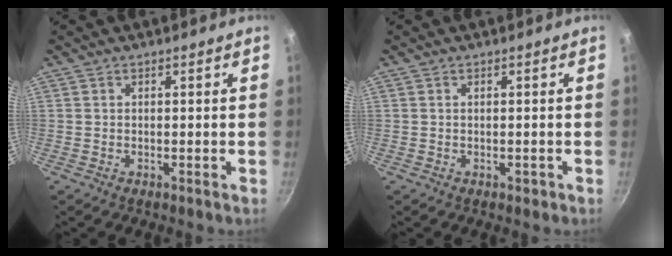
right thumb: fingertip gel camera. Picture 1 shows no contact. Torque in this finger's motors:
{"motor_torque": [-0.14, 0.19, -0.21, 0.04, 0.05]}